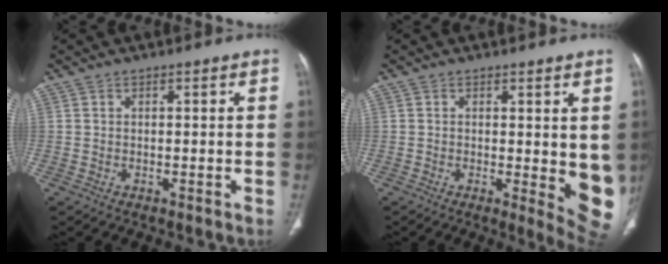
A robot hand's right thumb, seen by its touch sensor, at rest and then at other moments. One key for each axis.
{"total": 8.2, "fx": -0.1, "fy": 2.7, "fz": 7.8, "tx": -0.086, "ty": -0.018, "tz": 0.001}